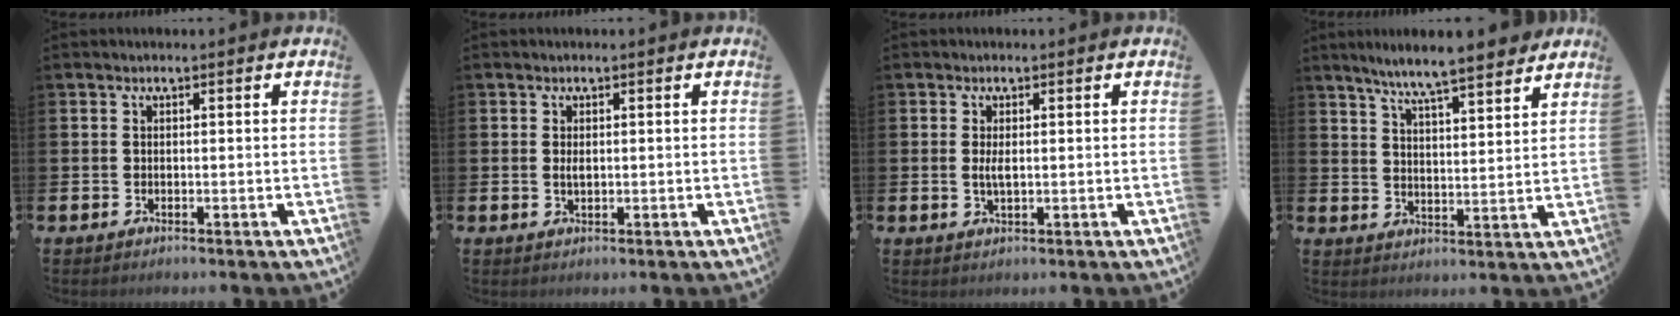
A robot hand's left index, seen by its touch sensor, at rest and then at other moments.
{"total": 1.0, "force": [0.2, 0.4, 0.9], "torque": [-0.015, 0.002, 0.001]}
{"total": 1.8, "force": [0.2, 0.6, 1.7], "torque": [-0.029, 0.001, 0.001]}
{"total": 7.5, "force": [7.0, 0.4, 2.6], "torque": [-0.071, -0.037, 0.122]}